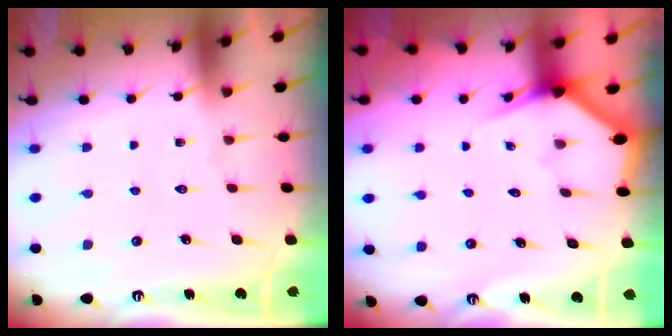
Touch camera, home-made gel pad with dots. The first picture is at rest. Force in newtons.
{"total": 3.0, "press": 3.0, "slide": 0.1}